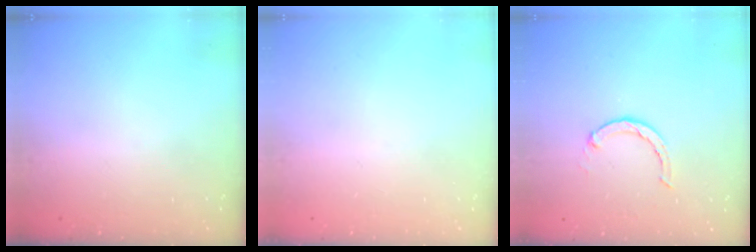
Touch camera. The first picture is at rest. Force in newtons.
{"total": 0.0}
{"total": 3.0, "press": 3.0, "slide": 0.4}